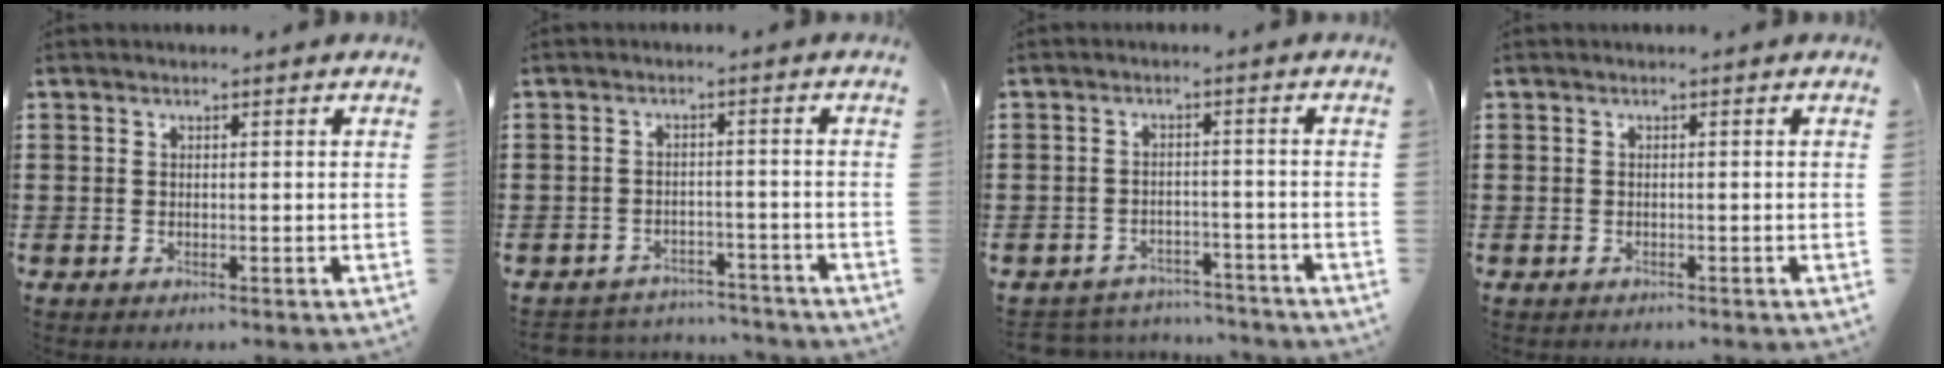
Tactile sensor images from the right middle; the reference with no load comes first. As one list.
[{"total": 3.2, "force": [-3.2, 0.6, 0.0], "torque": [-0.006, 0.002, -0.069]}, {"total": 3.6, "force": [-3.5, 0.6, -0.1], "torque": [-0.006, 0.002, -0.076]}, {"total": 0.5, "force": [-0.5, 0.2, -0.1], "torque": [0.002, 0.004, -0.012]}]